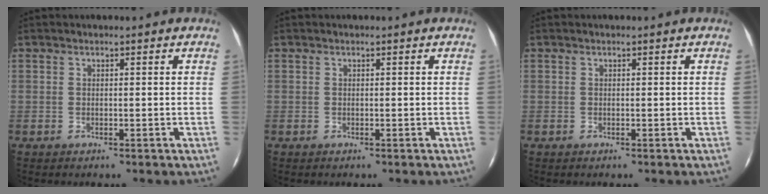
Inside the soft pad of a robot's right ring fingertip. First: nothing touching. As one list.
[{"total": 0.0}, {"total": 0.0}]